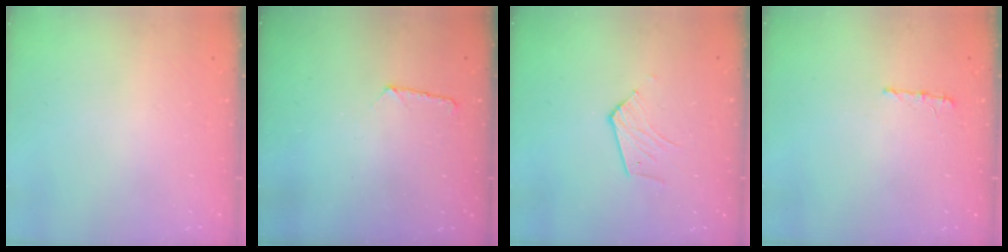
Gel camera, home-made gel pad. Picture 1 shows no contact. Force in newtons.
{"total": 7.2, "press": 7.2, "slide": 0.7}
{"total": 4.7, "press": 4.7, "slide": 0.4}
{"total": 5.1, "press": 5.1, "slide": 0.4}